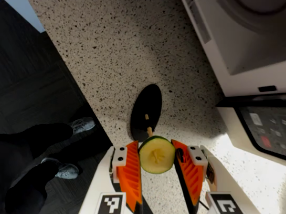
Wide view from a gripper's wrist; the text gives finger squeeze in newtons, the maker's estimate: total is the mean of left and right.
{"total": 10.9, "left": 10.8, "right": 11.1}